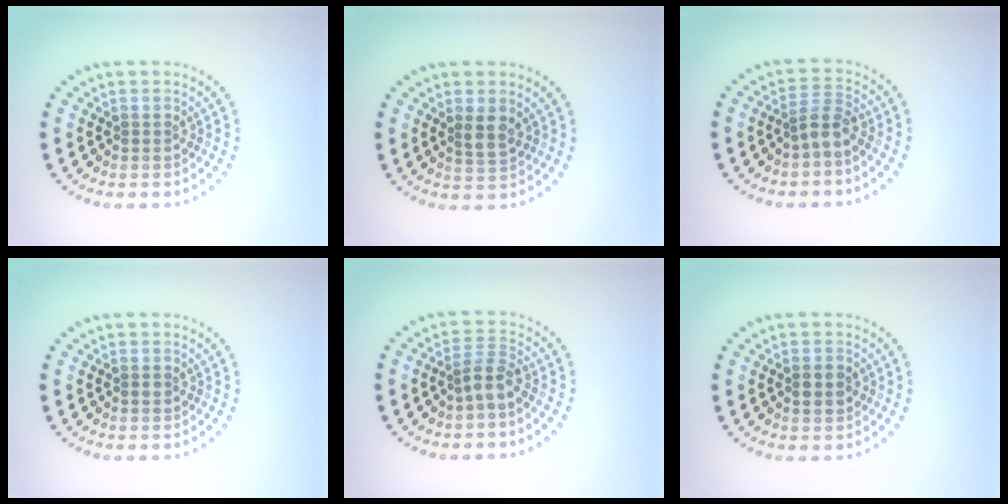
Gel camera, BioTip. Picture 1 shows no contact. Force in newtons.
{"total": 2.1, "press": 1.9, "slide": 0.9}
{"total": 2.2, "press": 1.7, "slide": 1.4}
{"total": 0.6, "press": 0.6, "slide": 0.1}
{"total": 2.2, "press": 1.7, "slide": 1.3}
{"total": 2.2, "press": 2.2, "slide": 0.1}